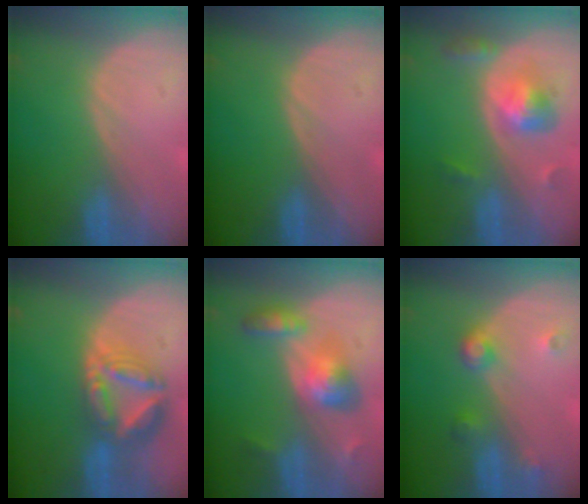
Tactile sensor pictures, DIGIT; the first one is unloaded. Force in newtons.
{"total": 0.0}
{"total": 6.0, "press": 5.3, "slide": 2.7}
{"total": 8.4, "press": 7.3, "slide": 4.1}
{"total": 6.2, "press": 6.1, "slide": 1.0}
{"total": 3.8, "press": 3.5, "slide": 1.5}